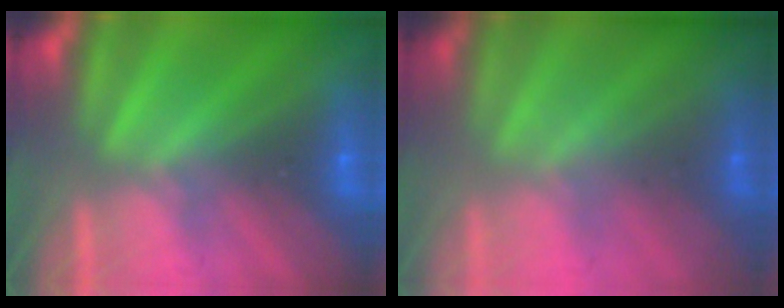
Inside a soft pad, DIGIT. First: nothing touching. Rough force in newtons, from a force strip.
{"total": 1.3}